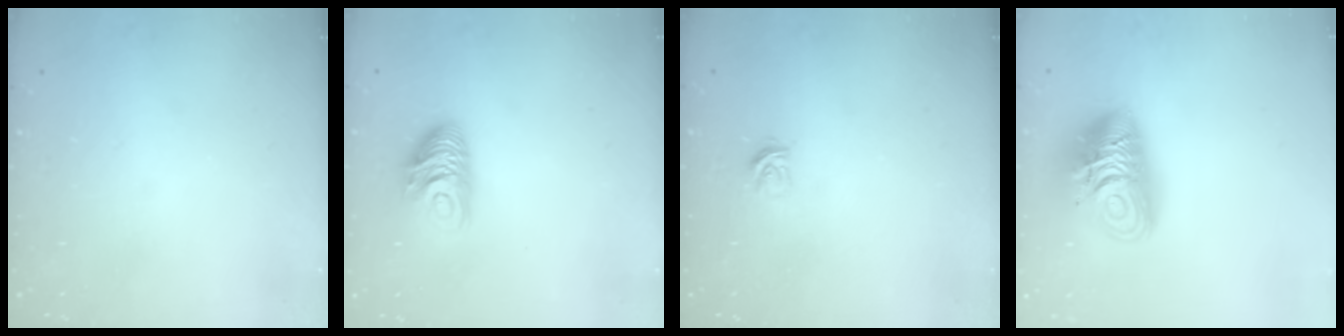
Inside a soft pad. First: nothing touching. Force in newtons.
{"total": 9.8, "press": 9.8, "slide": 0.9}
{"total": 3.4, "press": 3.4, "slide": 0.3}
{"total": 12.9, "press": 12.8, "slide": 1.3}